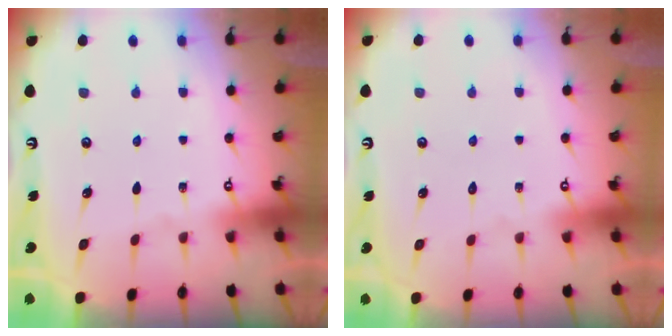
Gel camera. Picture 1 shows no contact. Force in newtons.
{"total": 1.8, "press": 1.8, "slide": 0.1}